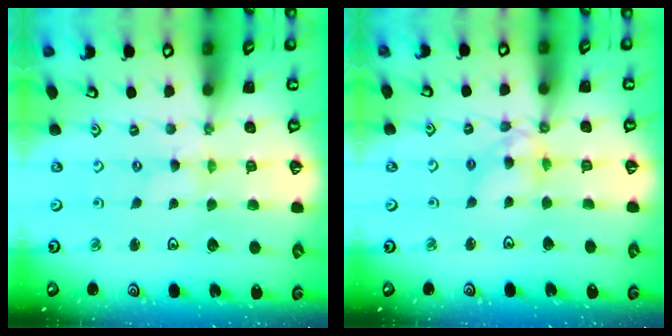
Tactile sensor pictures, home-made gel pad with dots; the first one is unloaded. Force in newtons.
{"total": 9.2, "press": 9.1, "slide": 0.7}